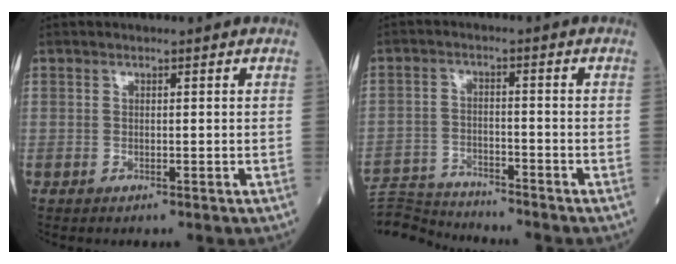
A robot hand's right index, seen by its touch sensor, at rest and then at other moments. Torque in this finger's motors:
{"motor_torque": [-0.45, -0.84, 0.37, 0.11]}